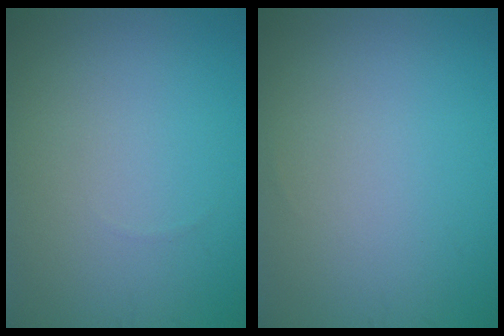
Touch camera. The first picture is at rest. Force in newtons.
{"total": 0.0}